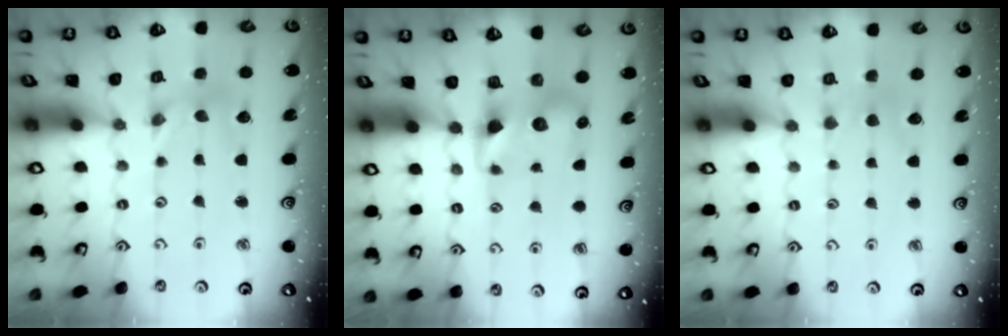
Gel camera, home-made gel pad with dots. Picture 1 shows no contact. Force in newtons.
{"total": 6.7, "press": 6.6, "slide": 0.8}
{"total": 3.0, "press": 2.9, "slide": 0.5}